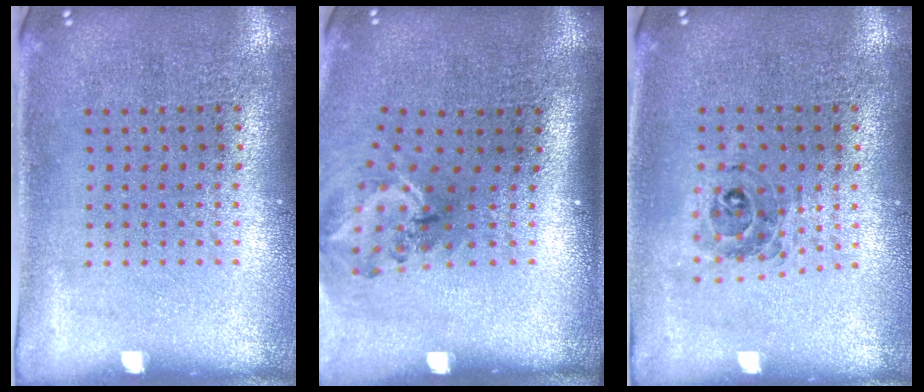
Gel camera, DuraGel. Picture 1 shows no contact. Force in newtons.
{"total": 1.7, "press": 1.2, "slide": 1.2}
{"total": 0.5, "press": 0.5, "slide": 0.2}